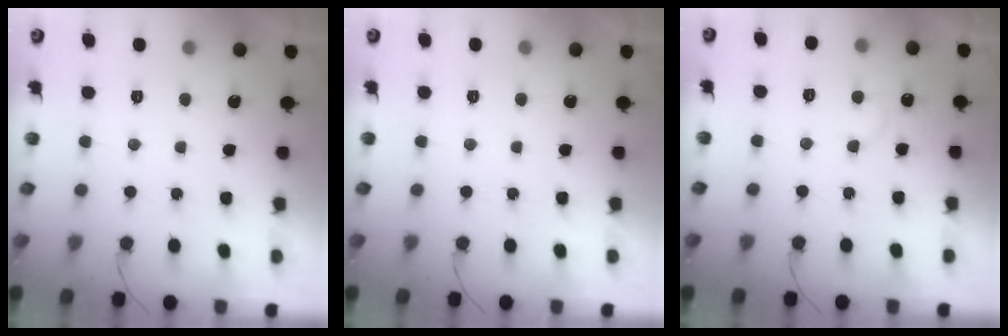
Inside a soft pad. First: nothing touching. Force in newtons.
{"total": 1.8, "press": 1.8, "slide": 0.1}
{"total": 4.4, "press": 4.4, "slide": 0.3}